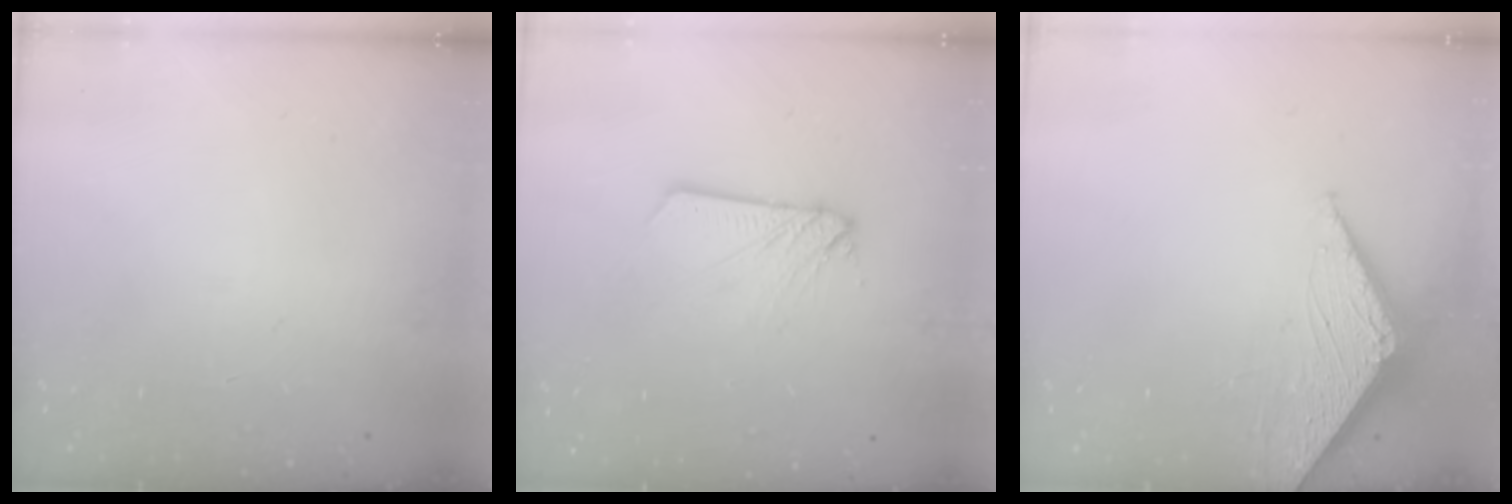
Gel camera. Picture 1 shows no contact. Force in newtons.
{"total": 4.1, "press": 4.1, "slide": 0.4}
{"total": 4.0, "press": 4.0, "slide": 0.1}